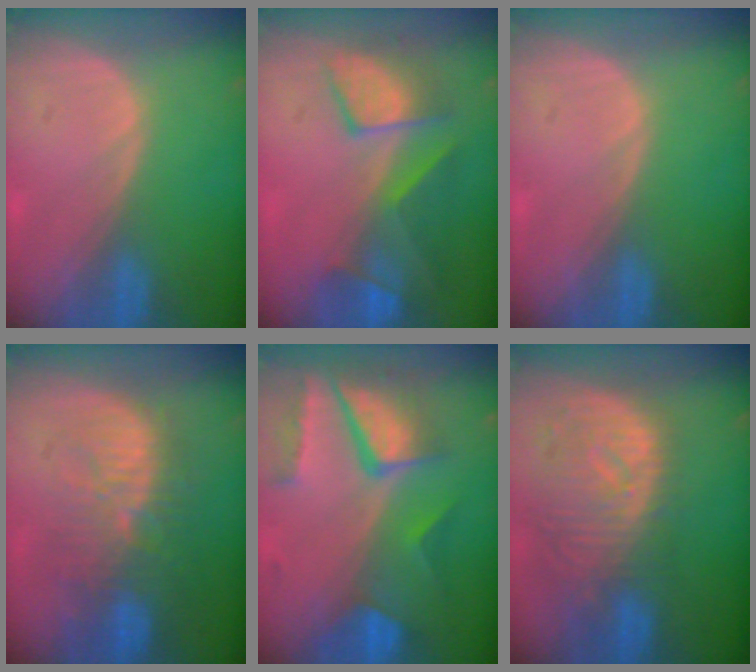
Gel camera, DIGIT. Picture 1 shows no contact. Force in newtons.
{"total": 8.8, "press": 8.2, "slide": 3.0}
{"total": 0.0}
{"total": 11.3, "press": 9.9, "slide": 5.3}
{"total": 10.4, "press": 8.6, "slide": 5.8}
{"total": 11.2, "press": 9.7, "slide": 5.5}